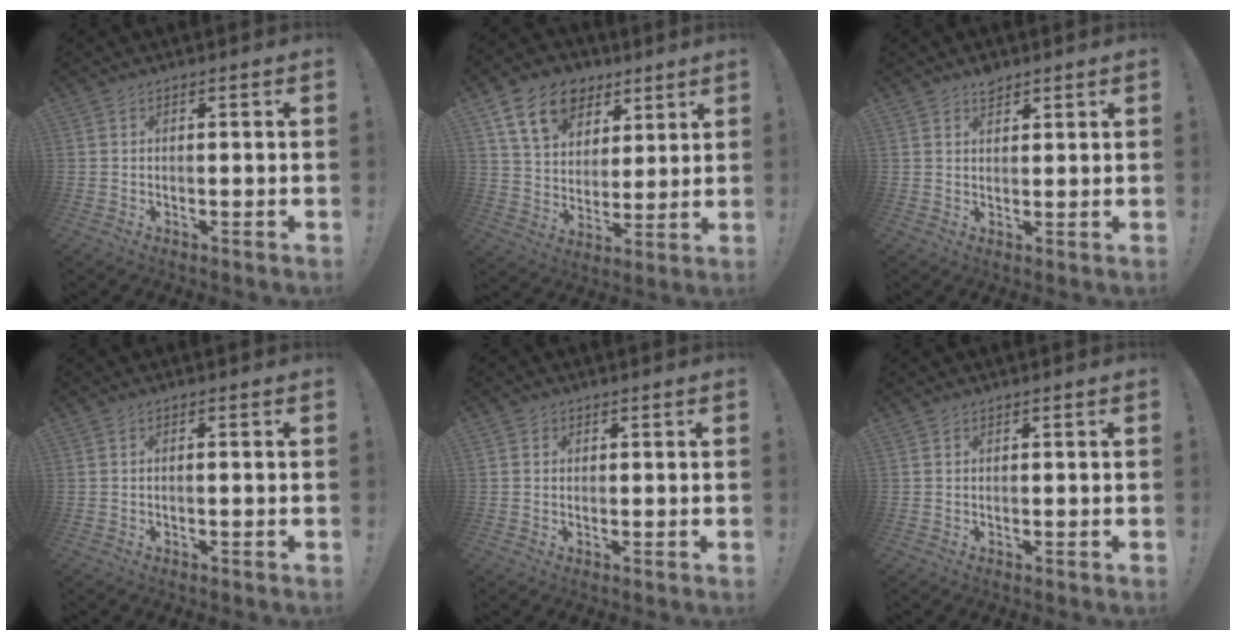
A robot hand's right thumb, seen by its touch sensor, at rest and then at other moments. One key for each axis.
{"total": 16.0, "fx": 8.6, "fy": 11.2, "fz": 7.7, "tx": -0.121, "ty": -0.039, "tz": 0.161}
{"total": 3.3, "fx": 2.6, "fy": 1.9, "fz": 0.8, "tx": -0.004, "ty": -0.014, "tz": 0.046}
{"total": 1.1, "fx": -0.5, "fy": -0.1, "fz": 1.0, "tx": -0.022, "ty": 0.001, "tz": -0.009}
{"total": 1.5, "fx": 0.6, "fy": 1.3, "fz": 0.2, "tx": 0.001, "ty": 0.002, "tz": 0.009}
{"total": 0.0}